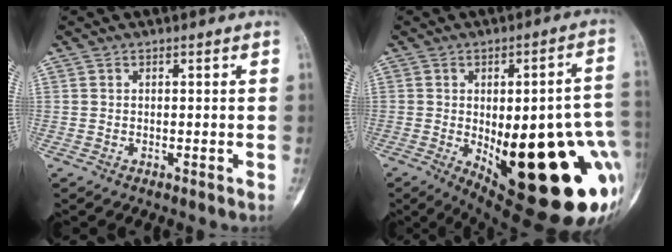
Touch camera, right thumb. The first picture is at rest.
{"total": 32.2, "force": [-6.5, 11.1, 29.6], "torque": [-0.313, 0.001, -0.062]}